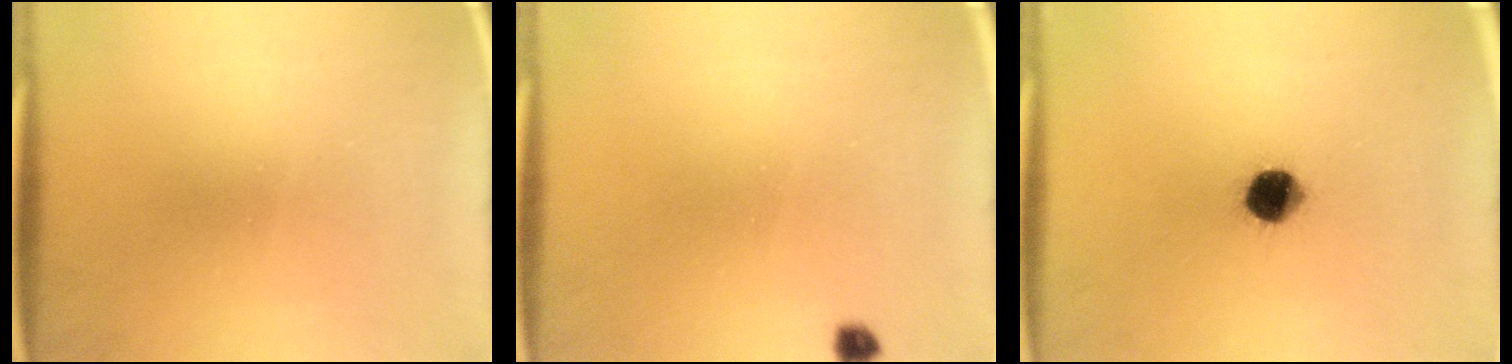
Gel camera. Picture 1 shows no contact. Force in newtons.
{"total": 1.4}
{"total": 7.3}